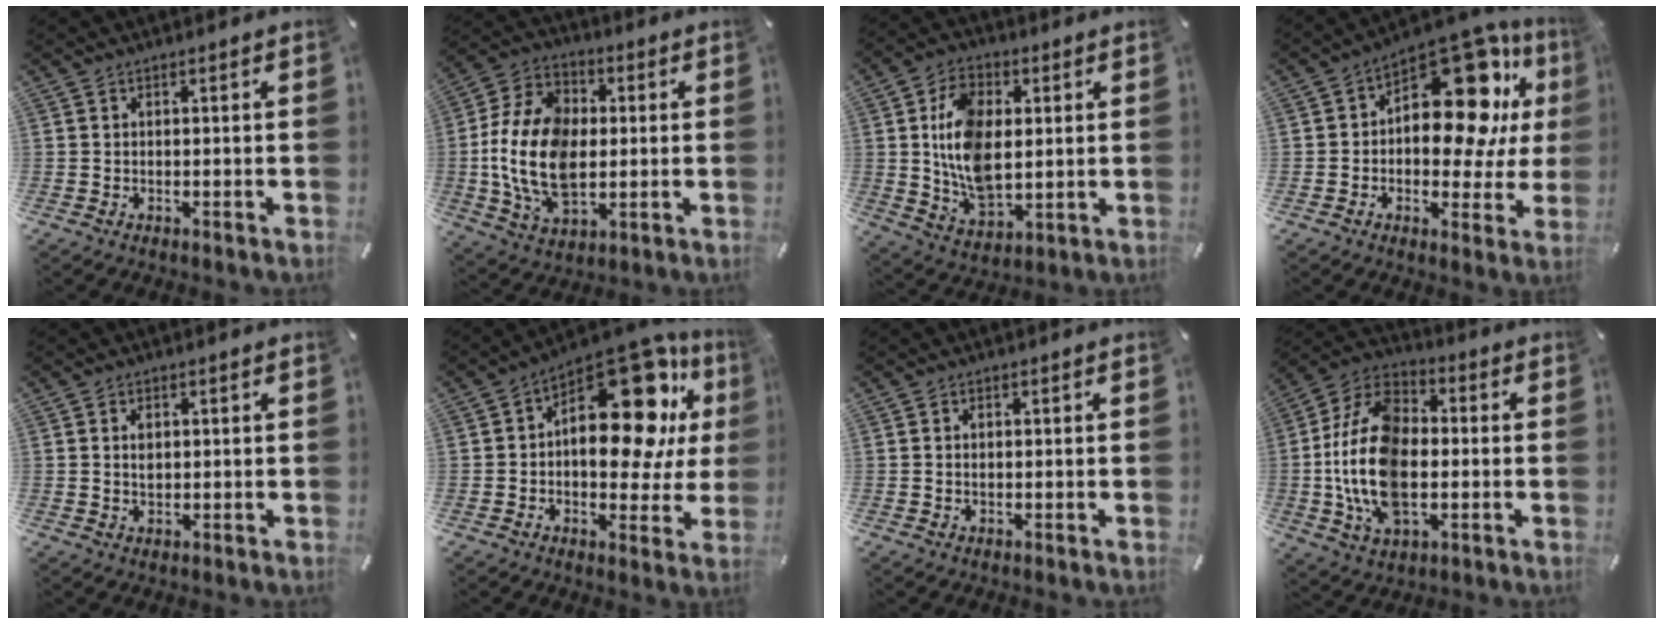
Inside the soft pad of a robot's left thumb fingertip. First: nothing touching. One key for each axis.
{"total": 17.9, "fx": -1.0, "fy": 12.6, "fz": 12.7, "tx": -0.303, "ty": 0.006, "tz": -0.021}
{"total": 14.6, "fx": 1.7, "fy": 9.8, "fz": 10.7, "tx": -0.217, "ty": 0.003, "tz": 0.028}
{"total": 19.6, "fx": 6.3, "fy": 11.1, "fz": 14.9, "tx": -0.187, "ty": -0.051, "tz": 0.104}
{"total": 2.5, "fx": 0.3, "fy": 1.5, "fz": 2.0, "tx": -0.035, "ty": 0.002, "tz": 0.003}
{"total": 22.6, "fx": 7.2, "fy": 12.6, "fz": 17.3, "tx": -0.212, "ty": -0.057, "tz": 0.122}
{"total": 1.2, "fx": 0.0, "fy": 0.8, "fz": 0.8, "tx": -0.018, "ty": 0.004, "tz": -0.001}
{"total": 19.9, "fx": -2.2, "fy": 12.8, "fz": 15.1, "tx": -0.345, "ty": 0.004, "tz": -0.044}